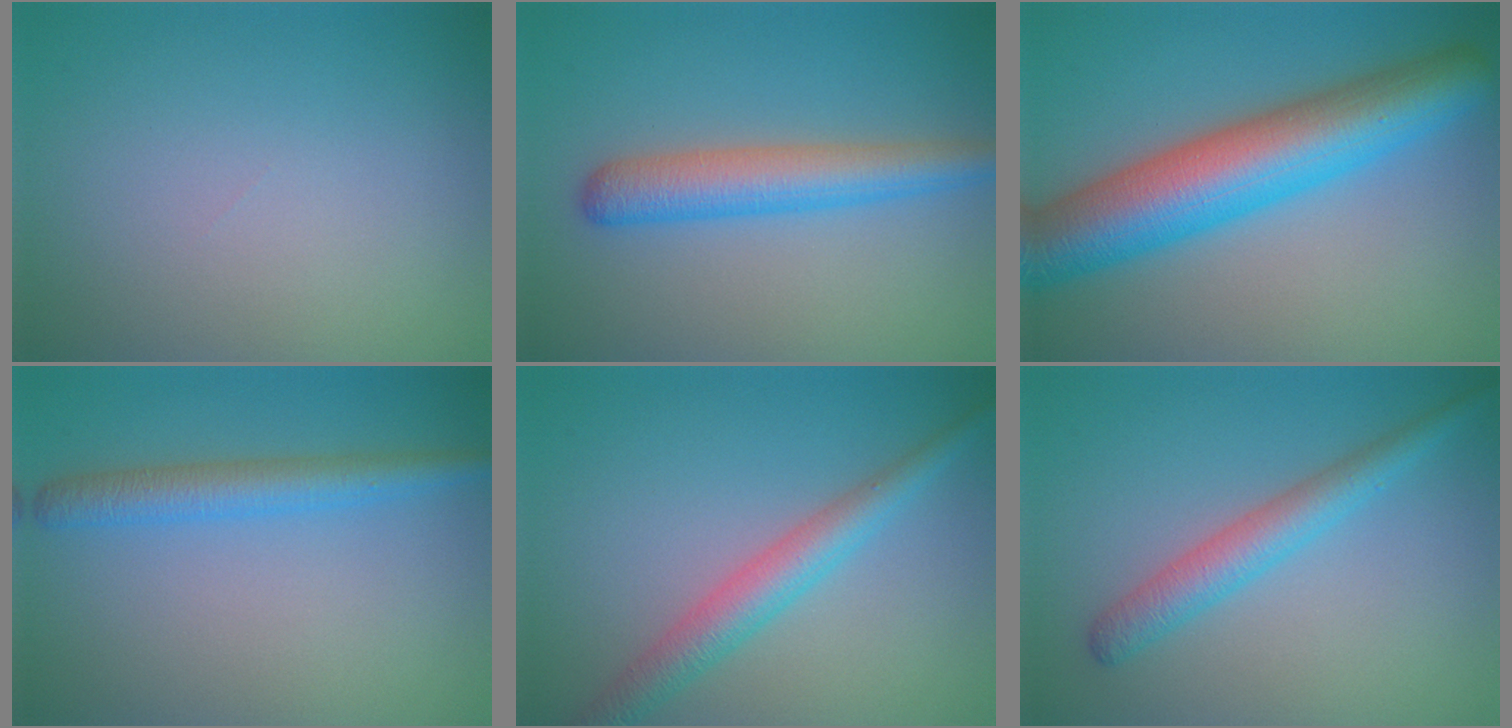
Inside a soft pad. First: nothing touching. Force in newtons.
{"total": 4.6, "press": 4.6, "slide": 0.1}
{"total": 10.1, "press": 10.1, "slide": 0.2}
{"total": 3.2, "press": 3.2, "slide": 0.1}
{"total": 3.6, "press": 3.6, "slide": 0.1}
{"total": 3.3, "press": 3.3, "slide": 0.1}